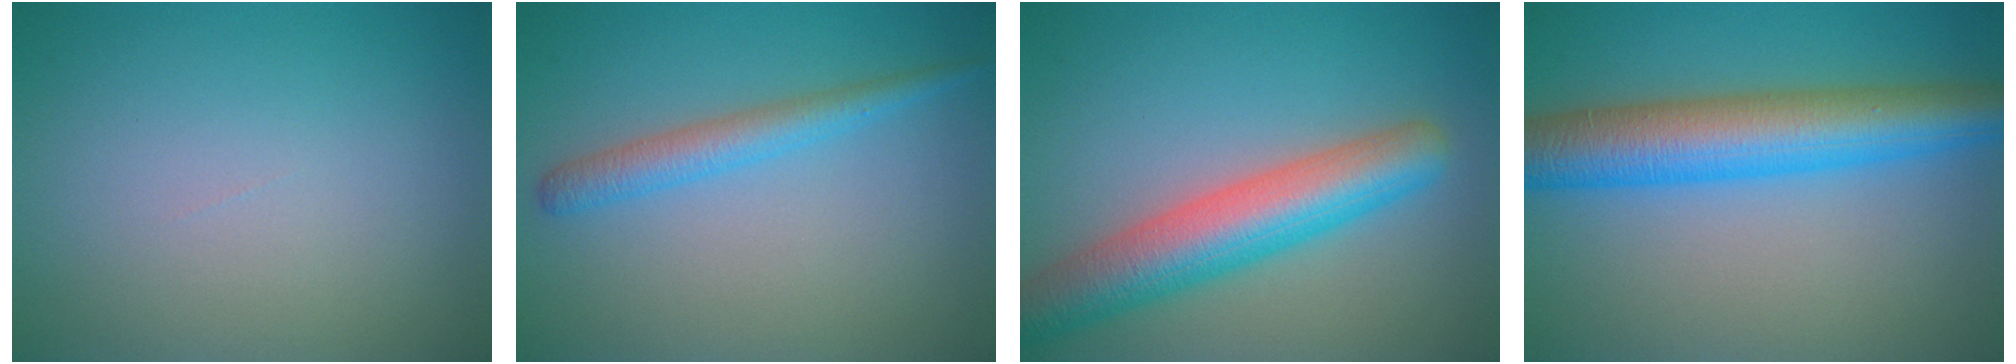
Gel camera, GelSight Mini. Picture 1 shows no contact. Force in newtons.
{"total": 2.6, "press": 2.6, "slide": 0.1}
{"total": 7.4, "press": 7.4, "slide": 0.4}
{"total": 8.5, "press": 8.5, "slide": 0.1}